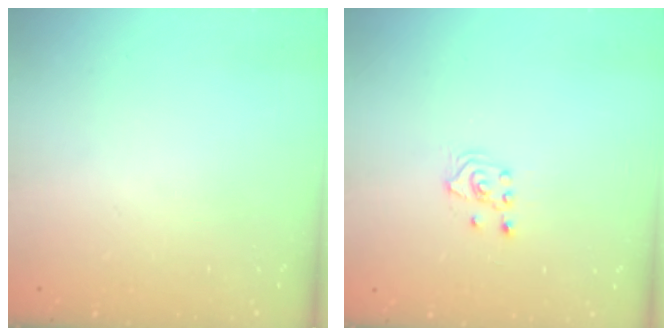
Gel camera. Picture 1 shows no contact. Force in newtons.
{"total": 2.1, "press": 2.0, "slide": 0.8}